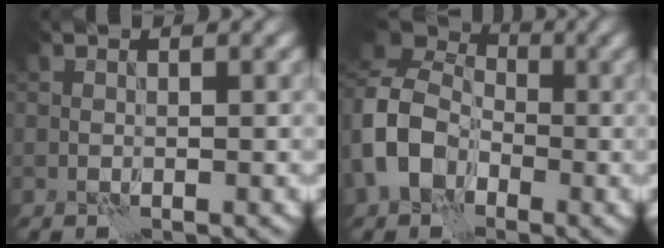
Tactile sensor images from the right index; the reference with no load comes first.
{"total": 7.9, "force": [-2.5, 6.1, 4.4], "torque": [-0.094, -0.001, -0.062]}